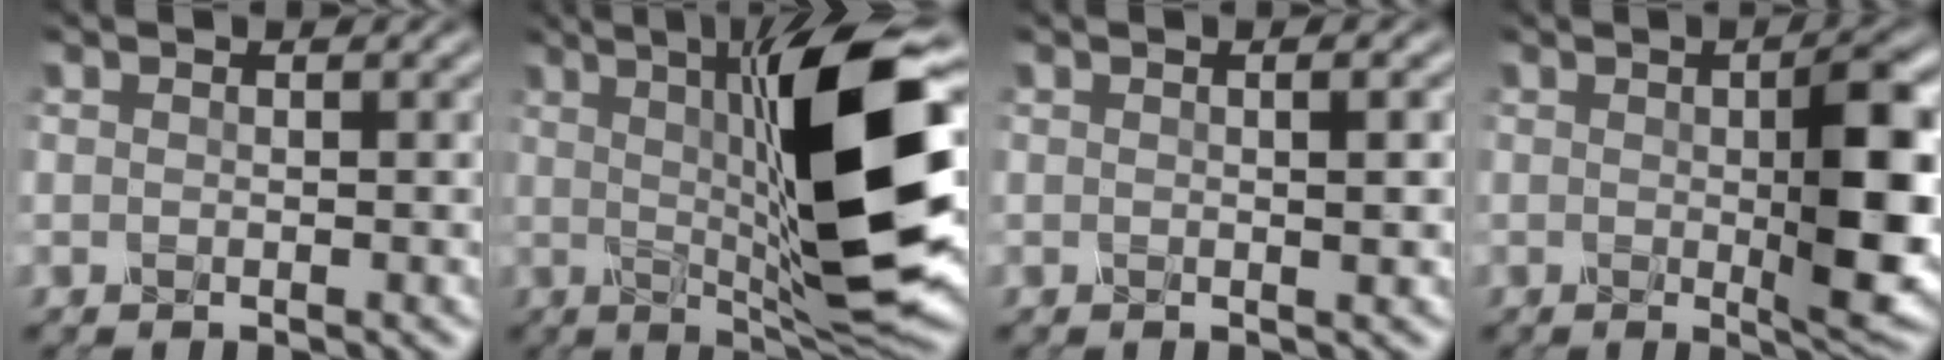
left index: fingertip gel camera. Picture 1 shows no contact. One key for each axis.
{"total": 13.4, "fx": 1.4, "fy": 2.3, "fz": 13.1, "tx": -0.192, "ty": 0.004, "tz": 0.028}
{"total": 1.4, "fx": 0.2, "fy": 0.3, "fz": 1.4, "tx": -0.019, "ty": 0.004, "tz": 0.001}
{"total": 7.1, "fx": 0.2, "fy": 1.4, "fz": 7.0, "tx": -0.091, "ty": -0.002, "tz": 0.005}